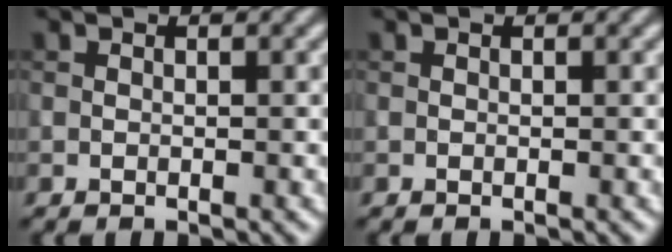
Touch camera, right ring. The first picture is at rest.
{"total": 0.0}